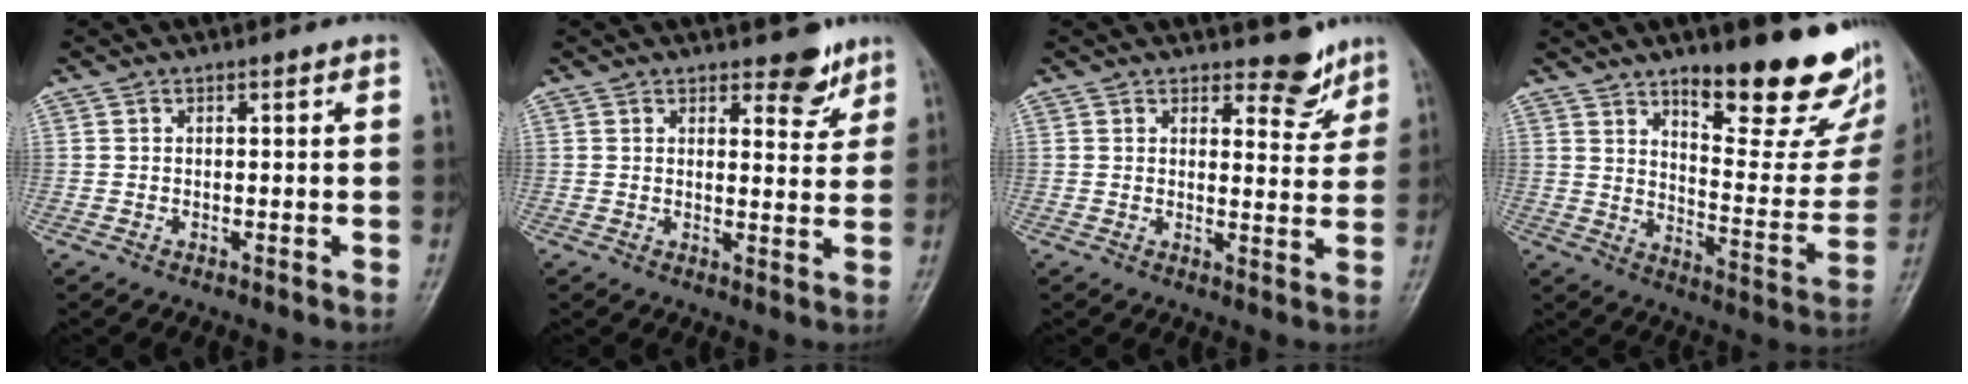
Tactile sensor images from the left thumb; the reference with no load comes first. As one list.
[{"total": 5.0, "force": [3.7, 2.3, 2.4], "torque": [-0.004, -0.025, 0.049]}, {"total": 5.3, "force": [4.3, 2.4, 1.9], "torque": [0.003, -0.034, 0.055]}, {"total": 22.7, "force": [14.7, 7.1, 15.7], "torque": [-0.163, -0.095, 0.213]}]